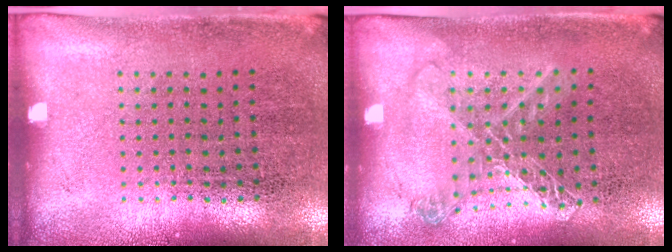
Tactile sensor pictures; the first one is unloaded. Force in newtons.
{"total": 1.2, "press": 1.1, "slide": 0.2}